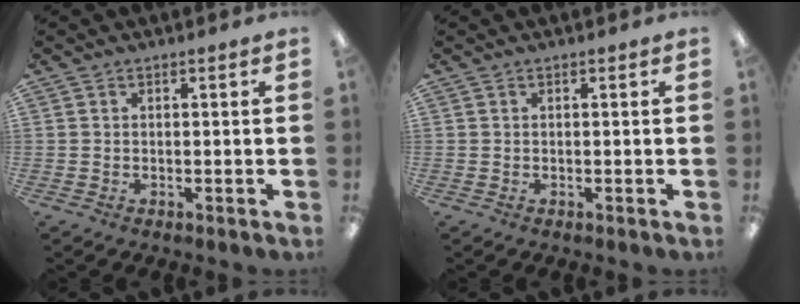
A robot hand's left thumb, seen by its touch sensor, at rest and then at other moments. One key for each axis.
{"total": 0.0}